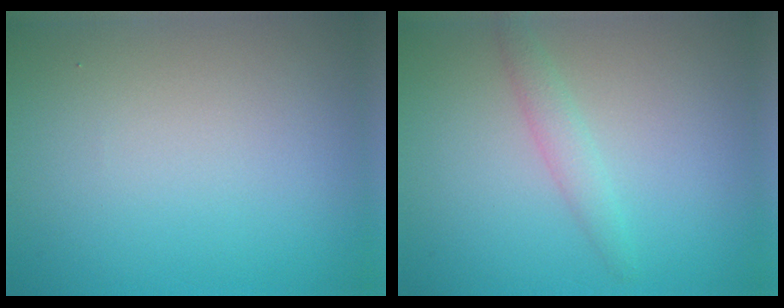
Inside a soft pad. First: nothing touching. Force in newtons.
{"total": 1.7, "press": 1.7, "slide": 0.1}